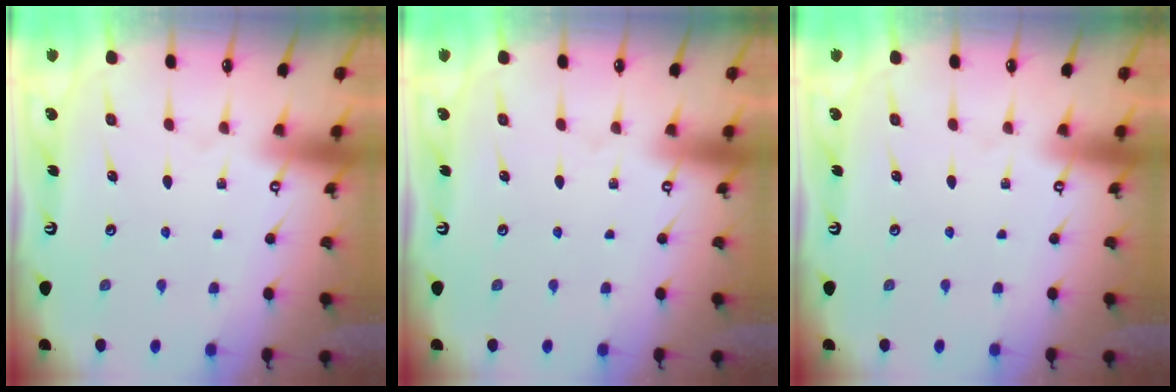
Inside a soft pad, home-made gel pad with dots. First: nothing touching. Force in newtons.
{"total": 0.0}
{"total": 0.0}